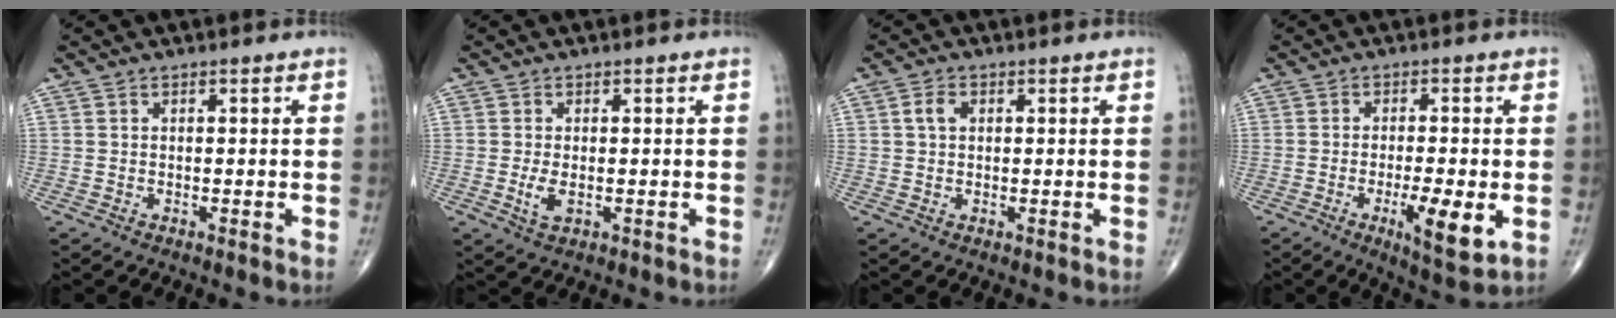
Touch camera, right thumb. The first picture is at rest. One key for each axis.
{"total": 2.9, "fx": -0.4, "fy": 1.4, "fz": 2.4, "tx": -0.051, "ty": -0.005, "tz": -0.007}
{"total": 2.6, "fx": 0.6, "fy": 1.8, "fz": 1.8, "tx": -0.035, "ty": 0.006, "tz": 0.010}
{"total": 8.6, "fx": -2.4, "fy": 2.1, "fz": 8.0, "tx": -0.129, "ty": -0.013, "tz": -0.036}